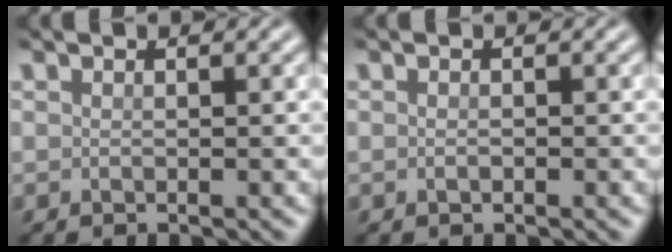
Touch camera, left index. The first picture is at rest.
{"total": 0.5, "force": [-0.1, 0.3, 0.4], "torque": [-0.008, -0.001, -0.002]}